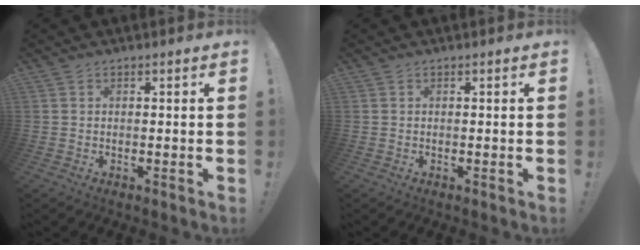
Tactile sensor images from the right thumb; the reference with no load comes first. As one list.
[{"total": 0.0}]